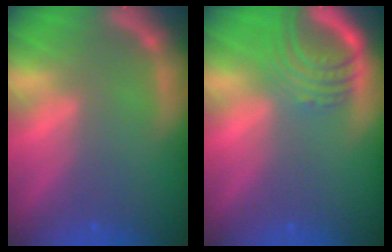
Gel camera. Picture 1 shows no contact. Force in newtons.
{"total": 6.1}